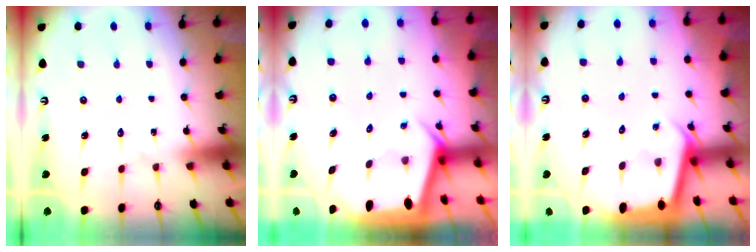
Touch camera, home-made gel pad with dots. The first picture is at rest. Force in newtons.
{"total": 3.4, "press": 3.4, "slide": 0.3}
{"total": 2.5, "press": 2.5, "slide": 0.1}